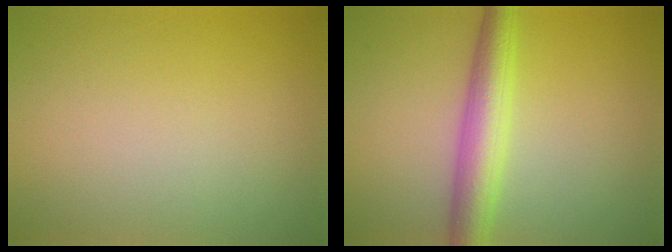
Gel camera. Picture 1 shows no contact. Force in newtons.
{"total": 4.6, "press": 4.6, "slide": 0.1}